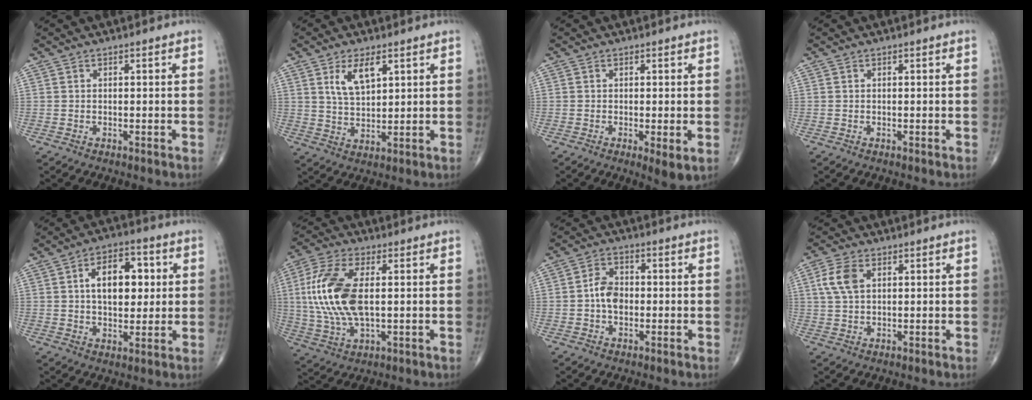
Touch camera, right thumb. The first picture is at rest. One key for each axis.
{"total": 7.0, "fx": 3.3, "fy": 3.3, "fz": 5.3, "tx": -0.089, "ty": -0.018, "tz": 0.066}
{"total": 3.5, "fx": -0.7, "fy": 0.8, "fz": 3.3, "tx": -0.059, "ty": -0.015, "tz": -0.012}
{"total": 0.0}
{"total": 11.9, "fx": 2.3, "fy": 7.0, "fz": 9.3, "tx": -0.112, "ty": 0.005, "tz": 0.034}
{"total": 15.9, "fx": 1.5, "fy": 7.6, "fz": 13.9, "tx": -0.308, "ty": 0.001, "tz": 0.031}
{"total": 5.1, "fx": -0.5, "fy": 3.5, "fz": 3.6, "tx": -0.057, "ty": 0.016, "tz": -0.016}
{"total": 5.8, "fx": 1.7, "fy": 3.4, "fz": 4.3, "tx": -0.096, "ty": 0.005, "tz": 0.034}